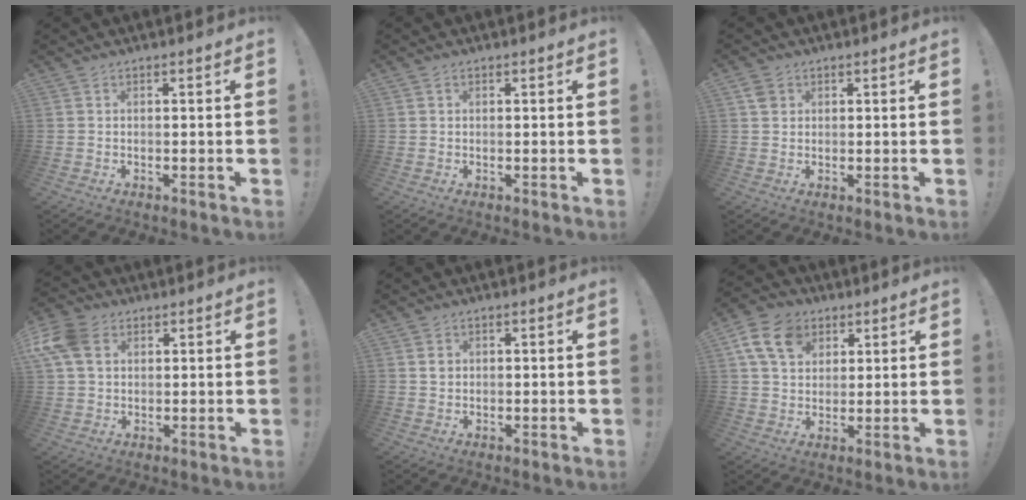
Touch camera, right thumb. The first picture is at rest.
{"total": 0.6, "force": [0.3, 0.5, 0.0], "torque": [0.003, 0.001, 0.004]}
{"total": 2.7, "force": [1.2, 2.3, 0.9], "torque": [-0.013, 0.001, 0.022]}
{"total": 11.2, "force": [3.6, 7.9, 7.1], "torque": [-0.150, -0.002, 0.072]}
{"total": 1.6, "force": [0.7, 1.4, 0.3], "torque": [0.009, -0.002, 0.009]}
{"total": 13.4, "force": [5.9, 10.1, 6.7], "torque": [-0.113, -0.015, 0.119]}